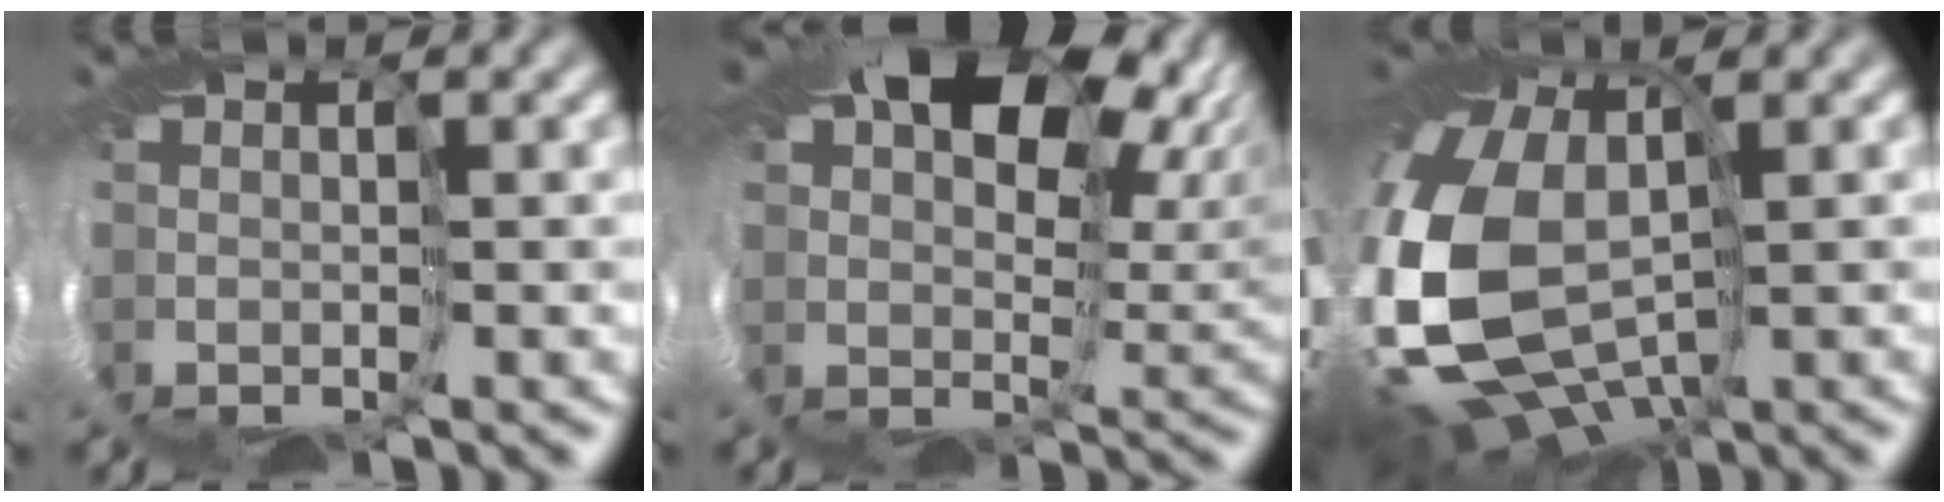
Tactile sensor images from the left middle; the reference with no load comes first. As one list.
[{"total": 16.2, "force": [7.5, 9.9, 10.3], "torque": [-0.171, 0.031, 0.150]}, {"total": 11.3, "force": [-2.3, 7.3, 8.3], "torque": [-0.234, -0.001, -0.046]}]